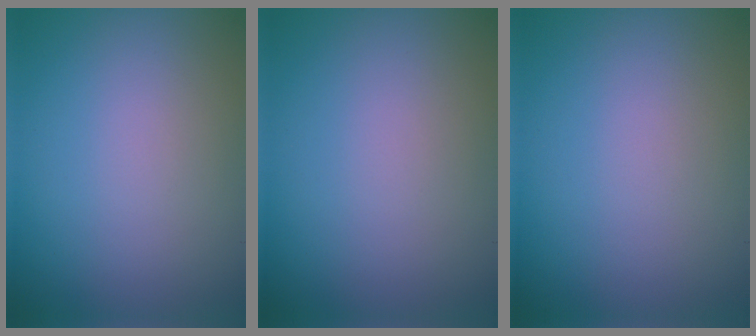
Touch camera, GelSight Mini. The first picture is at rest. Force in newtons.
{"total": 0.0}
{"total": 0.0}